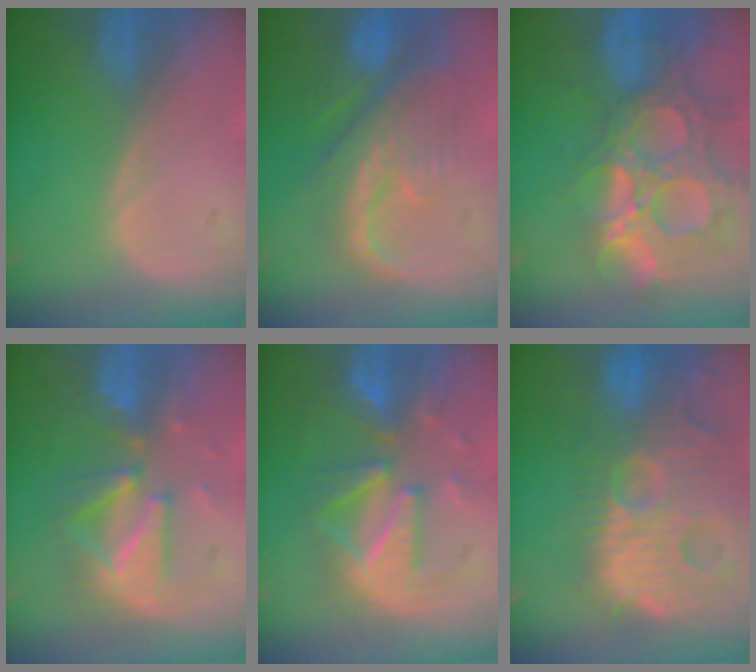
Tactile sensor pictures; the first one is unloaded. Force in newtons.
{"total": 10.3, "press": 9.1, "slide": 4.7}
{"total": 14.3, "press": 11.9, "slide": 7.8}
{"total": 8.0, "press": 8.0, "slide": 0.8}
{"total": 9.5, "press": 9.0, "slide": 3.0}
{"total": 14.9, "press": 12.8, "slide": 7.6}